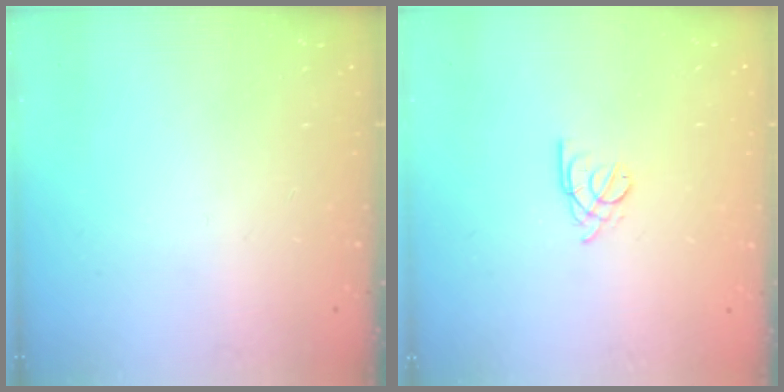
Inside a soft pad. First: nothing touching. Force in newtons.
{"total": 1.6, "press": 1.5, "slide": 0.5}